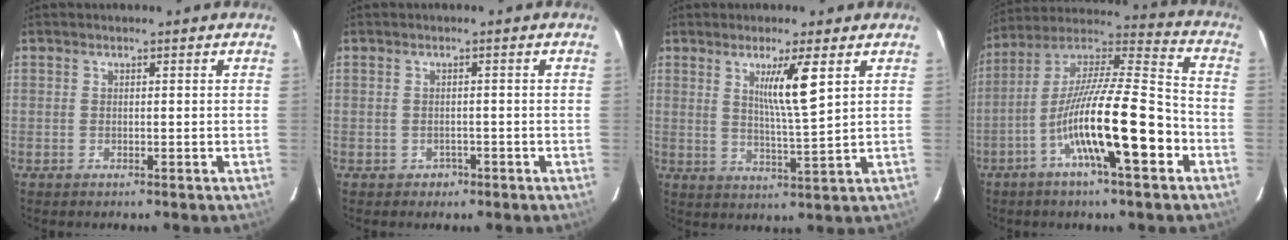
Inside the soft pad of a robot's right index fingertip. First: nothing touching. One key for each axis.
{"total": 1.5, "fx": -0.8, "fy": 1.3, "fz": 0.3, "tx": -0.003, "ty": 0.004, "tz": -0.009}
{"total": 7.0, "fx": 2.9, "fy": -0.6, "fz": 6.3, "tx": -0.110, "ty": -0.016, "tz": 0.053}
{"total": 18.0, "fx": -6.5, "fy": 1.9, "fz": 16.7, "tx": -0.300, "ty": 0.002, "tz": -0.114}